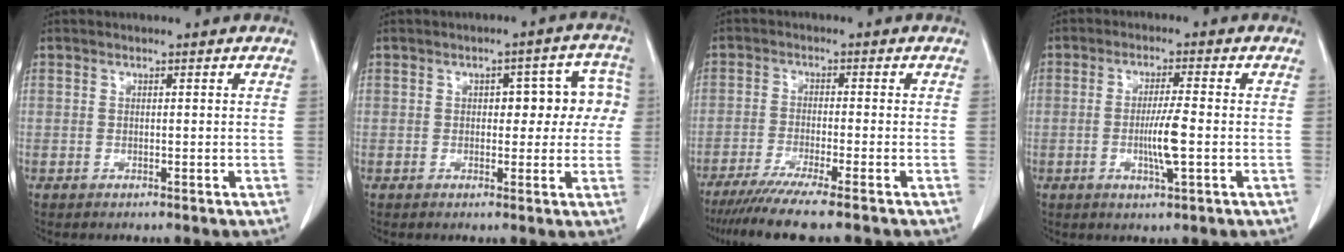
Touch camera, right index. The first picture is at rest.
{"total": 7.0, "force": [0.7, 3.7, 6.0], "torque": [-0.057, 0.039, 0.010]}
{"total": 9.3, "force": [-7.5, -1.0, 5.3], "torque": [-0.074, -0.028, -0.120]}
{"total": 5.4, "force": [-1.1, 0.0, 5.3], "torque": [-0.102, -0.010, -0.020]}